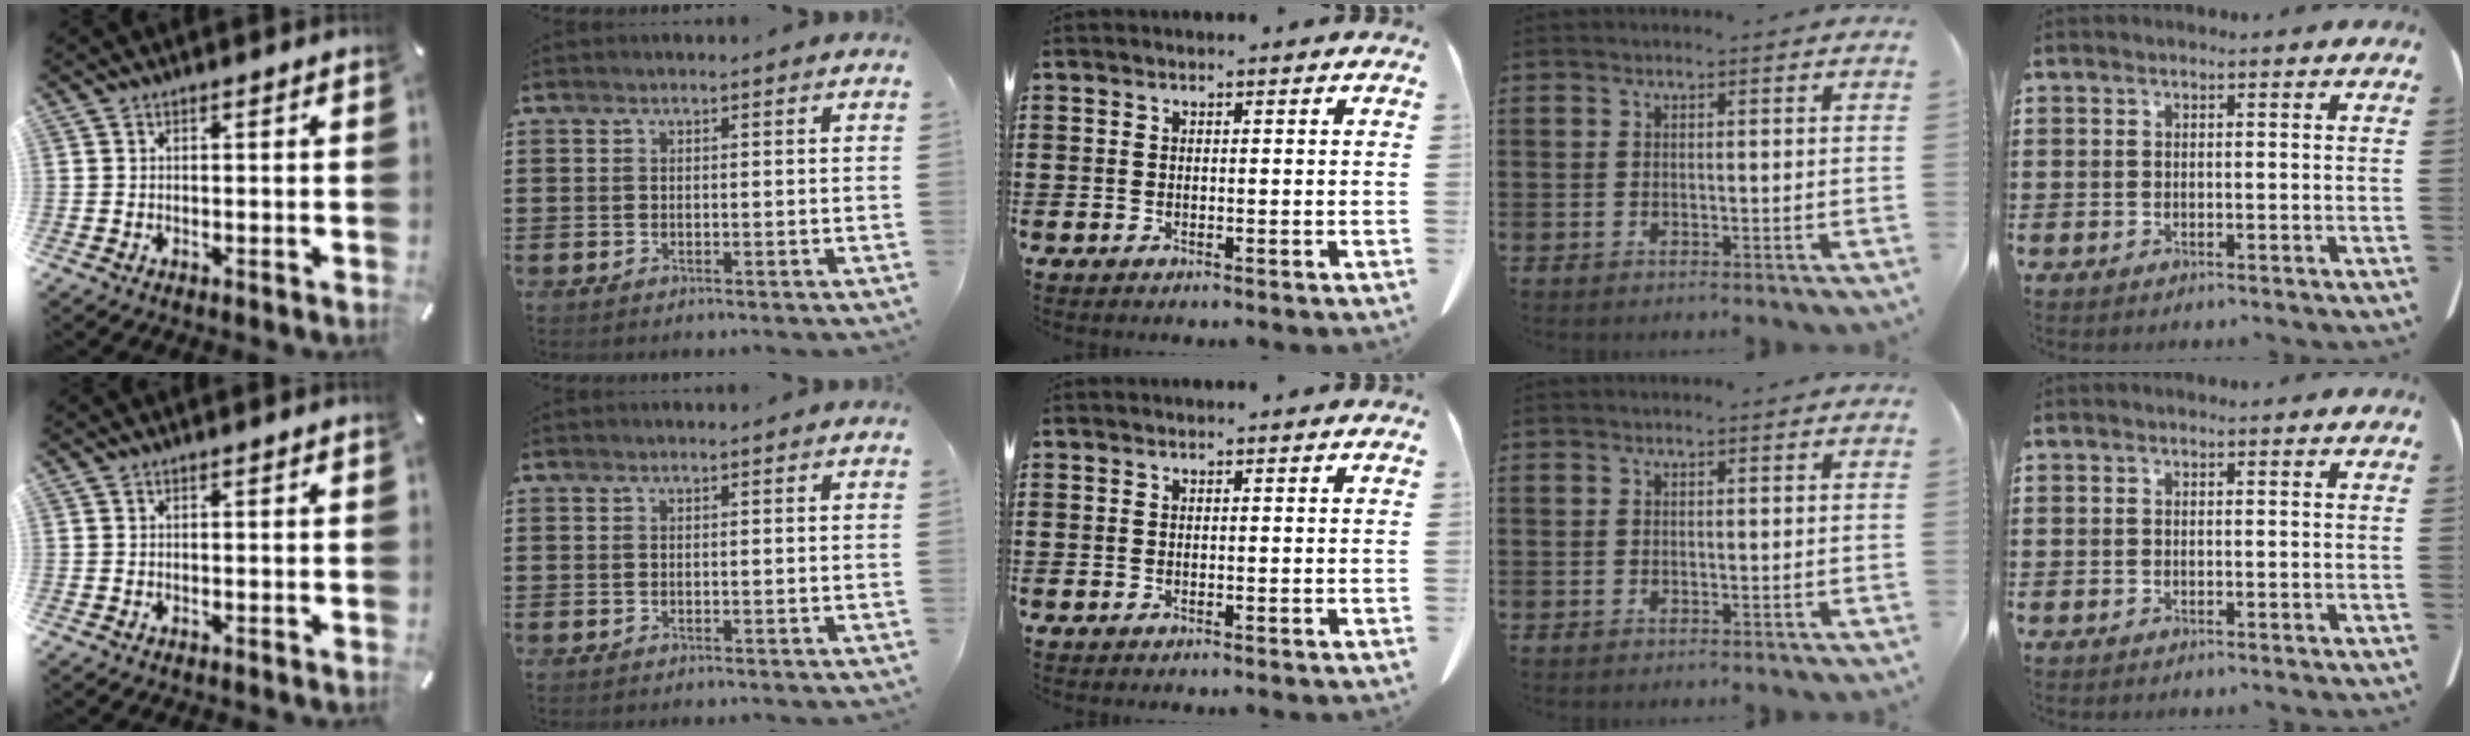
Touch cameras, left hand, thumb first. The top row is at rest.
{}